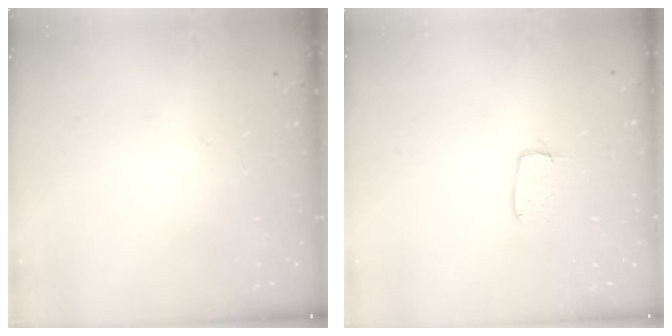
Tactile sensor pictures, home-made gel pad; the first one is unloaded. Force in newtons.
{"total": 3.9, "press": 3.9, "slide": 0.3}